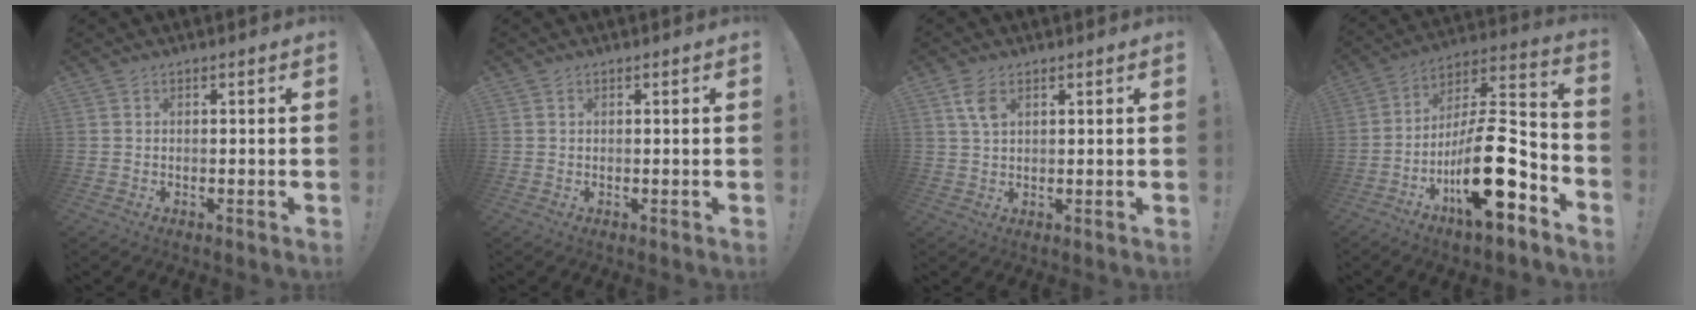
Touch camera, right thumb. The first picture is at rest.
{"total": 0.0}
{"total": 4.7, "force": [2.2, 2.5, 3.3], "torque": [-0.060, -0.003, 0.042]}
{"total": 21.8, "force": [-8.7, 7.6, 18.5], "torque": [-0.325, 0.049, -0.137]}